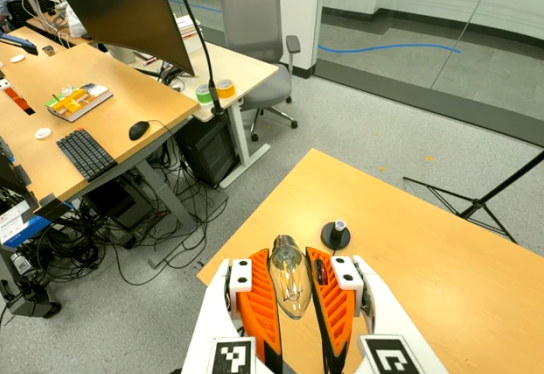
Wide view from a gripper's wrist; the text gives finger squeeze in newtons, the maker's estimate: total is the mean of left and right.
{"total": 22.4, "left": 25.0, "right": 19.7}